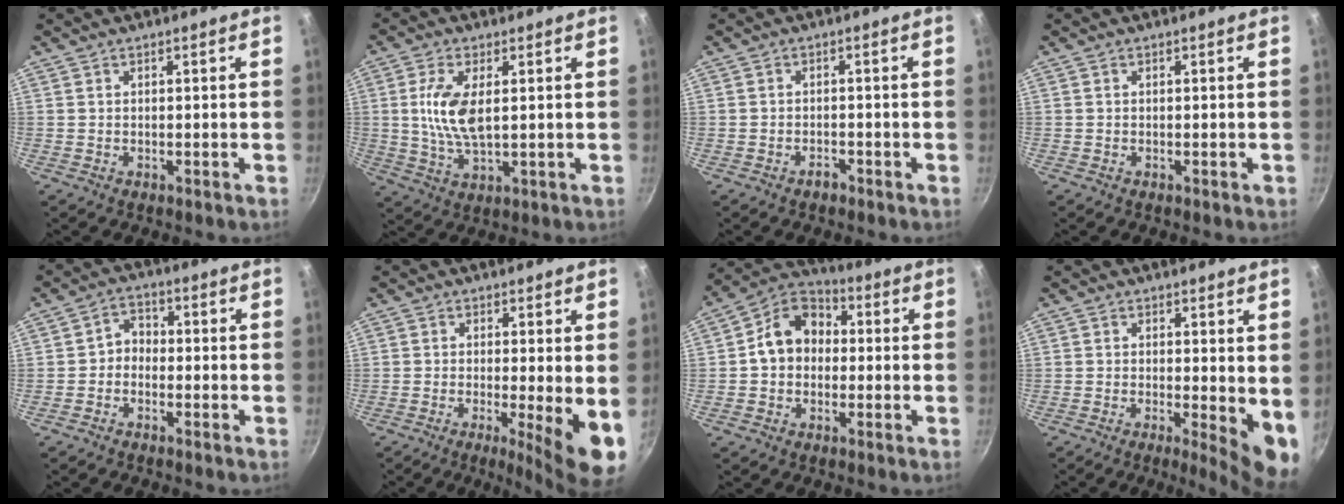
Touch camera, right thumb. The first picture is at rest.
{"total": 8.7, "force": [1.2, 3.8, 7.7], "torque": [-0.155, -0.004, 0.026]}
{"total": 1.6, "force": [-1.3, 0.7, 0.5], "torque": [-0.002, 0.016, -0.018]}
{"total": 0.0}
{"total": 3.3, "force": [-1.2, 2.7, 1.6], "torque": [-0.010, 0.022, -0.032]}
{"total": 9.0, "force": [-1.6, 1.2, 8.8], "torque": [-0.120, -0.013, -0.021]}
{"total": 10.8, "force": [0.3, 8.7, 6.4], "torque": [-0.067, 0.031, -0.017]}
{"total": 7.1, "force": [-0.4, 2.1, 6.8], "torque": [-0.082, -0.015, -0.003]}